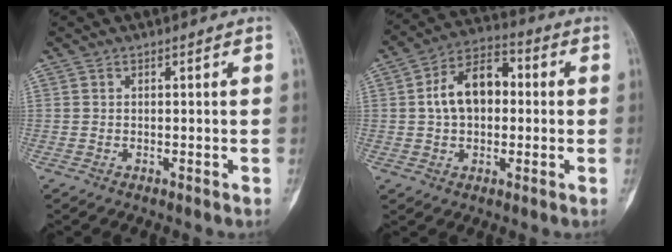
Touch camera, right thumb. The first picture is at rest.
{"total": 11.6, "force": [0.9, 7.8, 8.6], "torque": [-0.127, 0.030, 0.007]}